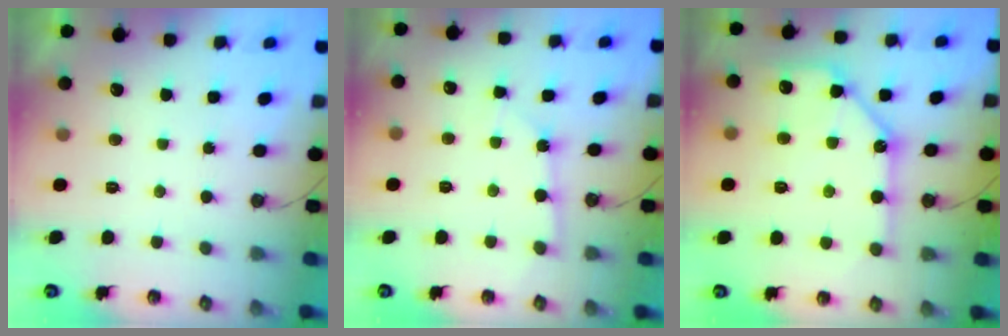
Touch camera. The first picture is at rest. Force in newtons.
{"total": 4.8, "press": 4.8, "slide": 0.4}
{"total": 14.2, "press": 14.2, "slide": 1.5}